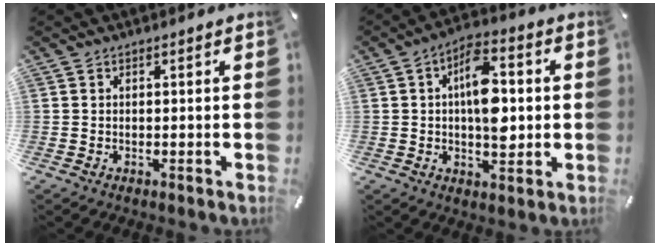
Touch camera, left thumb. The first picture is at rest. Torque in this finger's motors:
{"motor_torque": [1.91, 2.66, 1.27, -0.69, 0.55]}